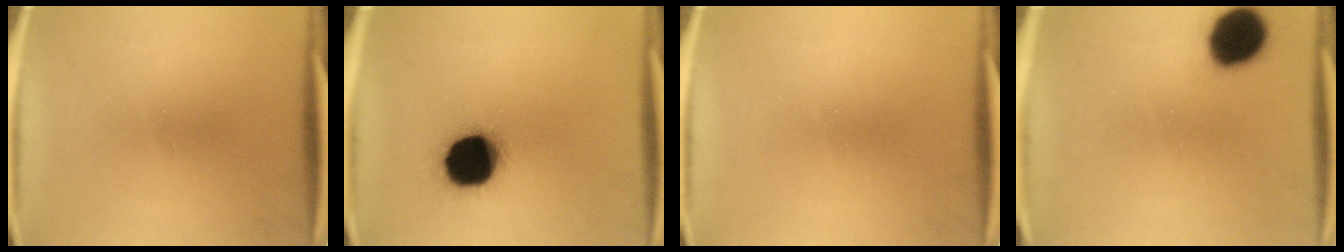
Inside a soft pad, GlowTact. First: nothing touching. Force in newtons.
{"total": 18.5}
{"total": 0.0}
{"total": 12.7}